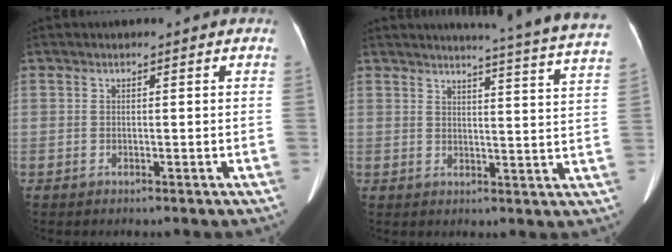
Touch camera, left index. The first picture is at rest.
{"total": 16.2, "force": [15.2, -1.8, 5.2], "torque": [-0.073, -0.091, 0.158]}